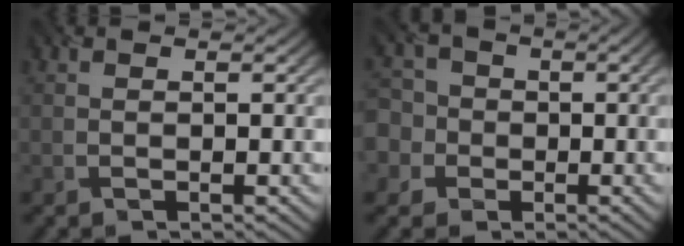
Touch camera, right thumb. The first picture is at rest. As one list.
[{"total": 6.8, "force": [-0.9, 6.5, 1.8], "torque": [-0.067, 0.005, -0.048]}]